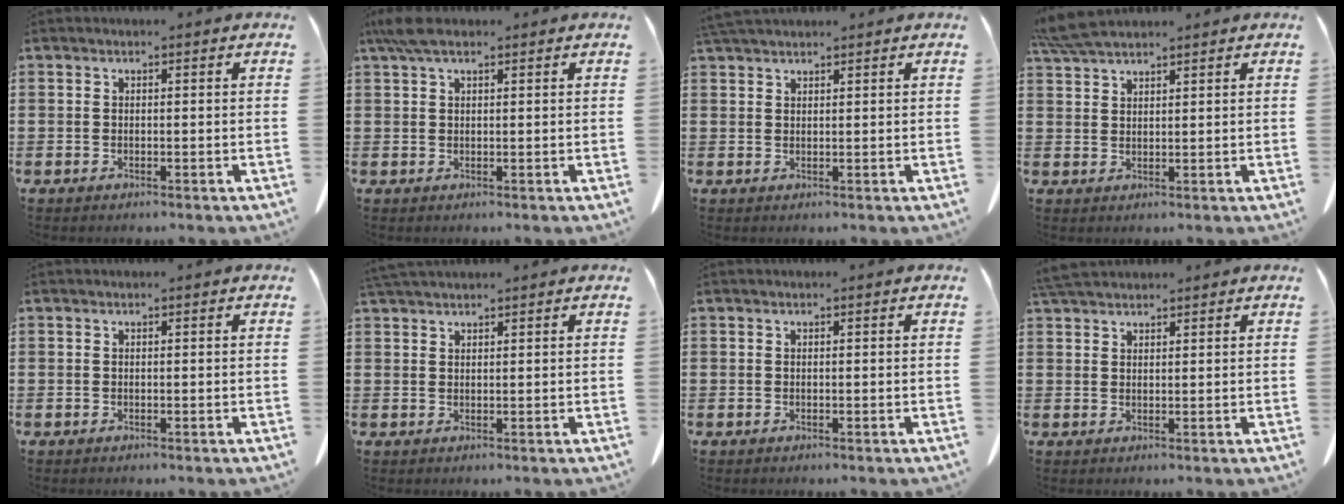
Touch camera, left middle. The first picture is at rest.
{"total": 3.7, "force": [2.3, 1.1, 2.7], "torque": [-0.060, 0.003, 0.043]}
{"total": 2.3, "force": [2.2, 0.3, 0.7], "torque": [-0.020, -0.001, 0.044]}
{"total": 4.9, "force": [4.3, 0.7, 2.2], "torque": [-0.057, -0.007, 0.084]}
{"total": 0.0}
{"total": 1.9, "force": [1.8, 0.2, 0.6], "torque": [-0.017, 0.000, 0.037]}
{"total": 0.0}
{"total": 3.4, "force": [3.1, 0.7, 1.2], "torque": [-0.032, -0.002, 0.062]}